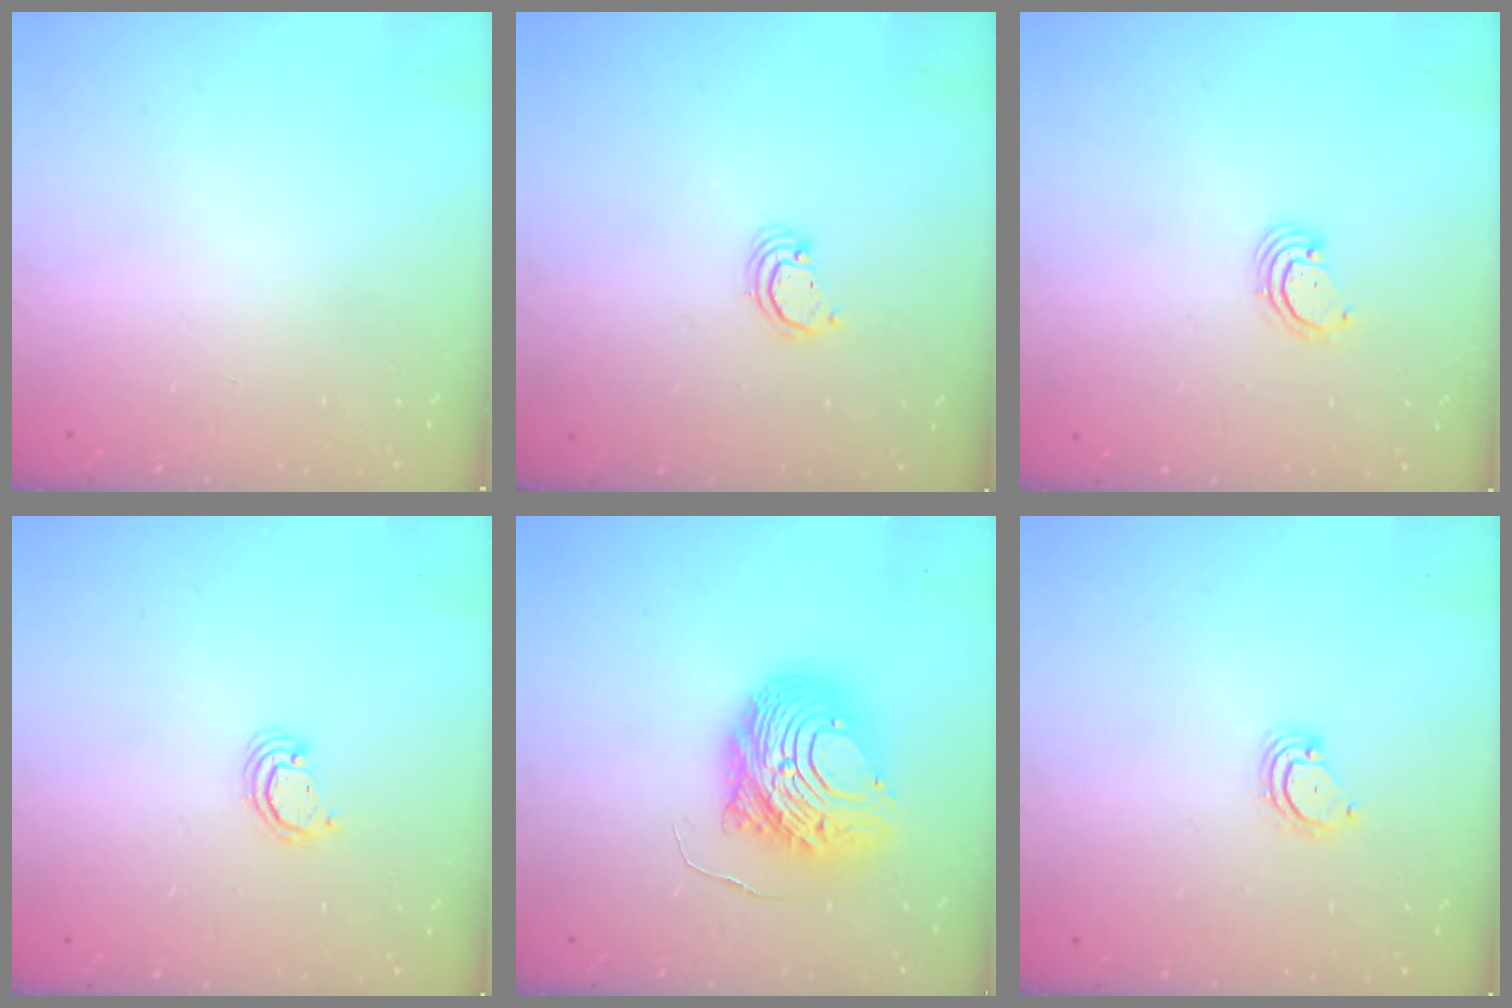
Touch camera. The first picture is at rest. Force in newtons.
{"total": 2.2, "press": 2.2, "slide": 0.2}
{"total": 2.7, "press": 2.7, "slide": 0.3}
{"total": 2.4, "press": 2.4, "slide": 0.3}
{"total": 14.1, "press": 14.0, "slide": 1.3}
{"total": 3.2, "press": 3.2, "slide": 0.3}